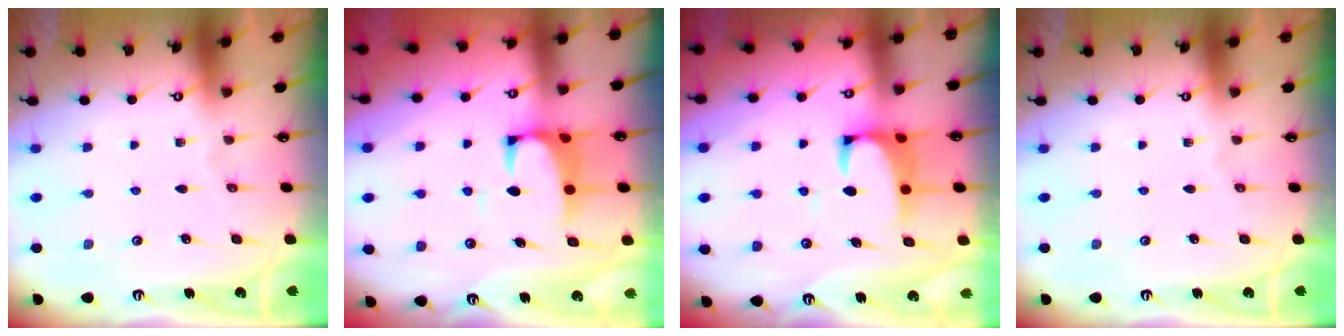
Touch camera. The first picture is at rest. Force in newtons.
{"total": 2.5, "press": 2.3, "slide": 1.1}
{"total": 3.5, "press": 3.3, "slide": 1.0}
{"total": 0.0}